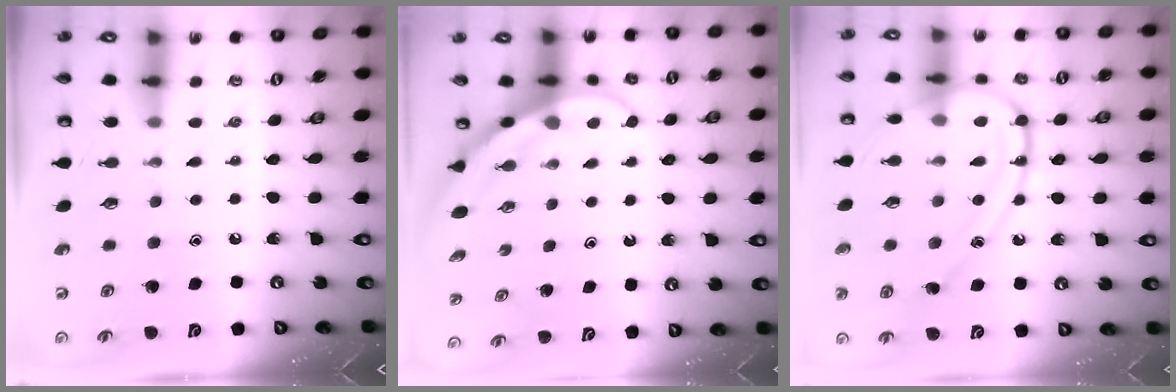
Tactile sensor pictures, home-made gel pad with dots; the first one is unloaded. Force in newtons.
{"total": 4.0, "press": 4.0, "slide": 0.4}
{"total": 15.4, "press": 15.4, "slide": 0.3}